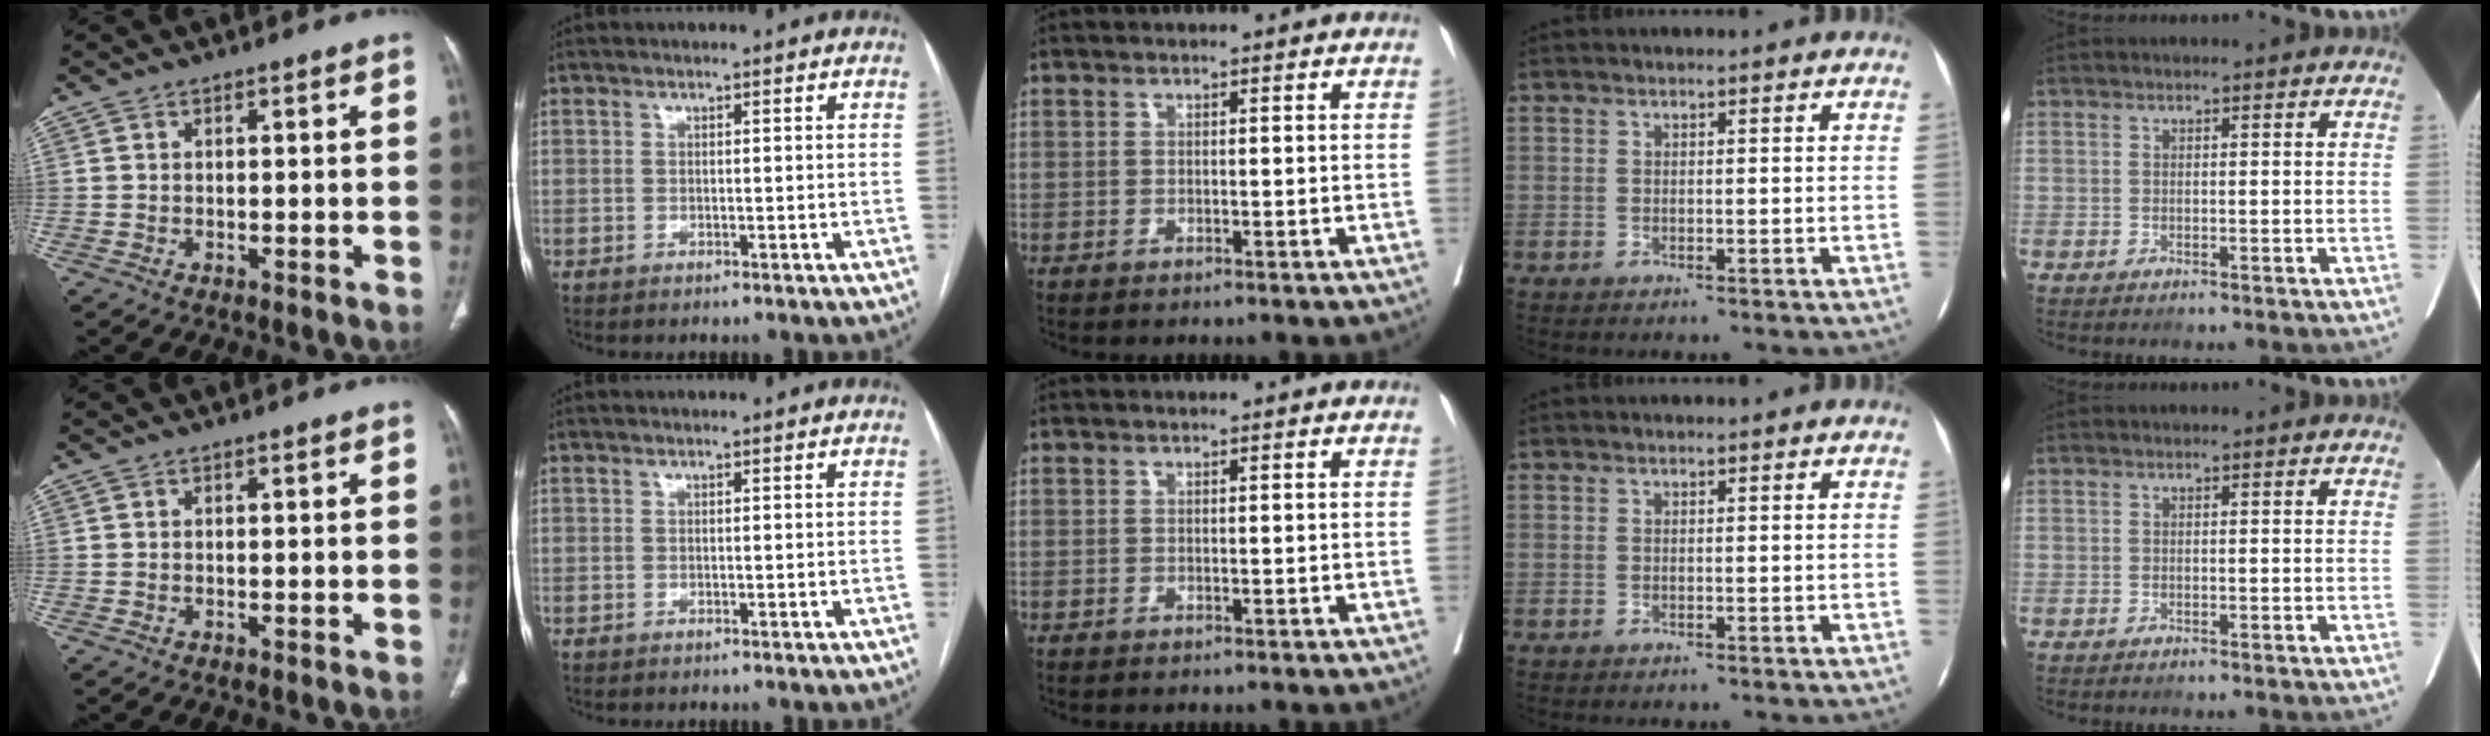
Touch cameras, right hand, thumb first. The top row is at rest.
{}